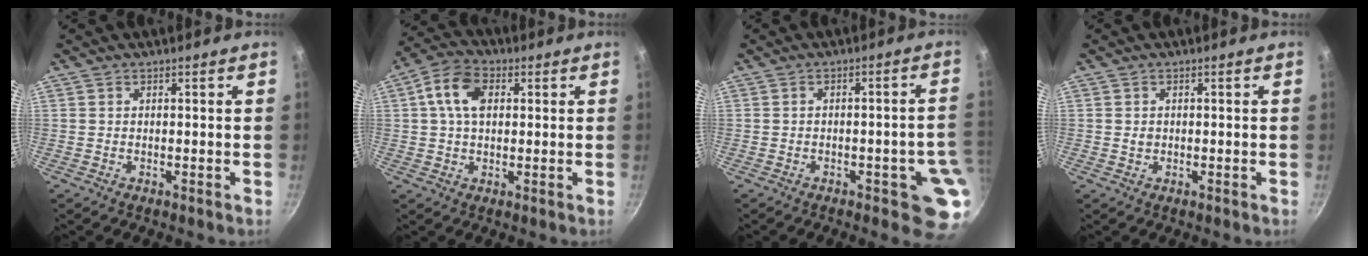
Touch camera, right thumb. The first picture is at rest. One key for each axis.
{"total": 8.5, "fx": 2.0, "fy": 5.7, "fz": 6.0, "tx": -0.095, "ty": 0.013, "tz": 0.025}
{"total": 8.5, "fx": -2.7, "fy": 3.1, "fz": 7.4, "tx": -0.054, "ty": 0.028, "tz": -0.026}
{"total": 0.9, "fx": 0.1, "fy": 0.9, "fz": 0.3, "tx": -0.002, "ty": -0.002, "tz": 0.003}